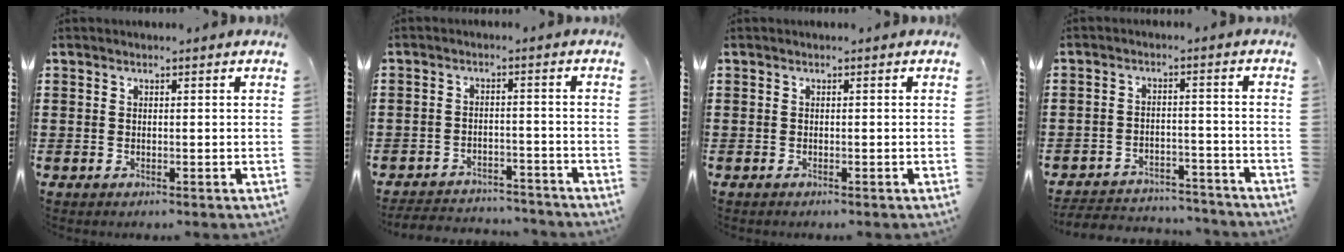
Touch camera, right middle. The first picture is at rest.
{"total": 3.7, "force": [-3.7, 0.5, 0.0], "torque": [-0.007, 0.000, -0.078]}
{"total": 0.0}
{"total": 4.2, "force": [-4.1, 0.6, 0.2], "torque": [-0.016, 0.000, -0.089]}